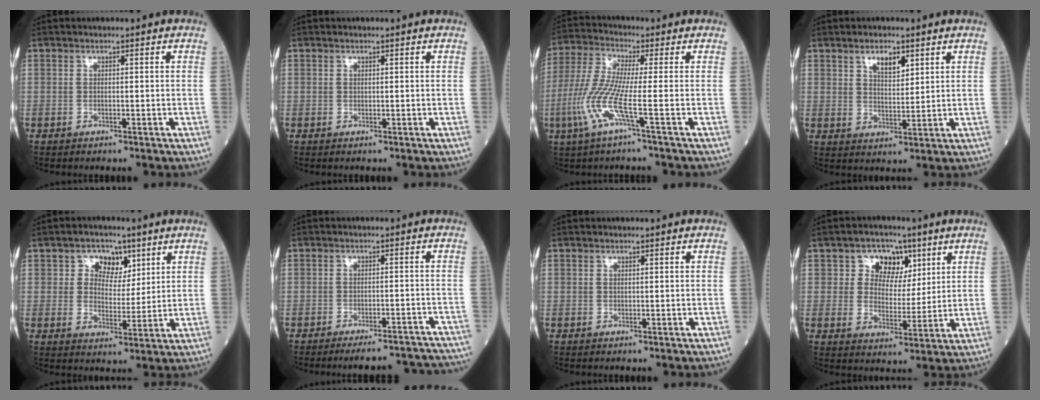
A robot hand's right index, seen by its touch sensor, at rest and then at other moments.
{"total": 0.0}
{"total": 8.2, "force": [-2.7, -0.4, 7.8], "torque": [-0.178, -0.007, -0.067]}
{"total": 4.3, "force": [2.5, 1.7, 3.0], "torque": [-0.051, -0.001, 0.044]}
{"total": 5.7, "force": [2.8, 4.2, 2.8], "torque": [-0.037, 0.011, 0.045]}
{"total": 14.2, "force": [-13.6, 1.9, 3.7], "torque": [-0.029, 0.015, -0.156]}
{"total": 0.0}
{"total": 7.1, "force": [3.3, 5.4, 3.2], "torque": [-0.041, 0.016, 0.053]}